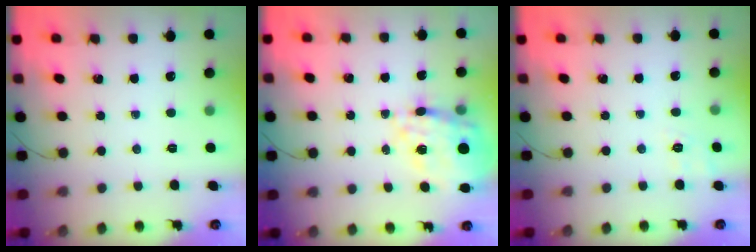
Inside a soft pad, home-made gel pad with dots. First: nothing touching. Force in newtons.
{"total": 20.0, "press": 19.6, "slide": 4.3}
{"total": 2.5, "press": 1.6, "slide": 1.9}